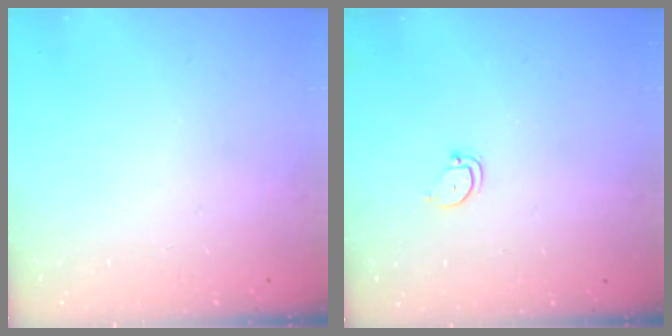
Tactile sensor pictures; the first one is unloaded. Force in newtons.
{"total": 2.4, "press": 2.4, "slide": 0.2}